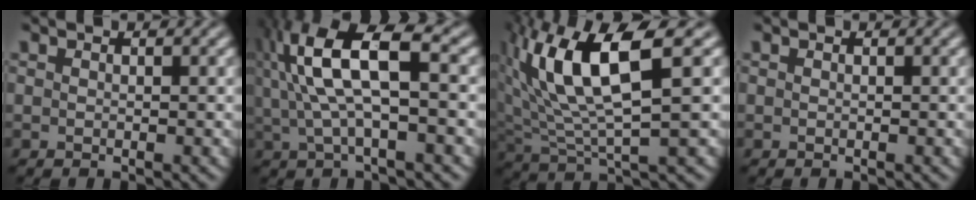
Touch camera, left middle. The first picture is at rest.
{"total": 9.0, "force": [1.7, 3.2, 8.2], "torque": [-0.179, 0.014, 0.032]}
{"total": 9.9, "force": [2.8, 3.2, 9.0], "torque": [-0.189, 0.007, 0.059]}
{"total": 0.0}